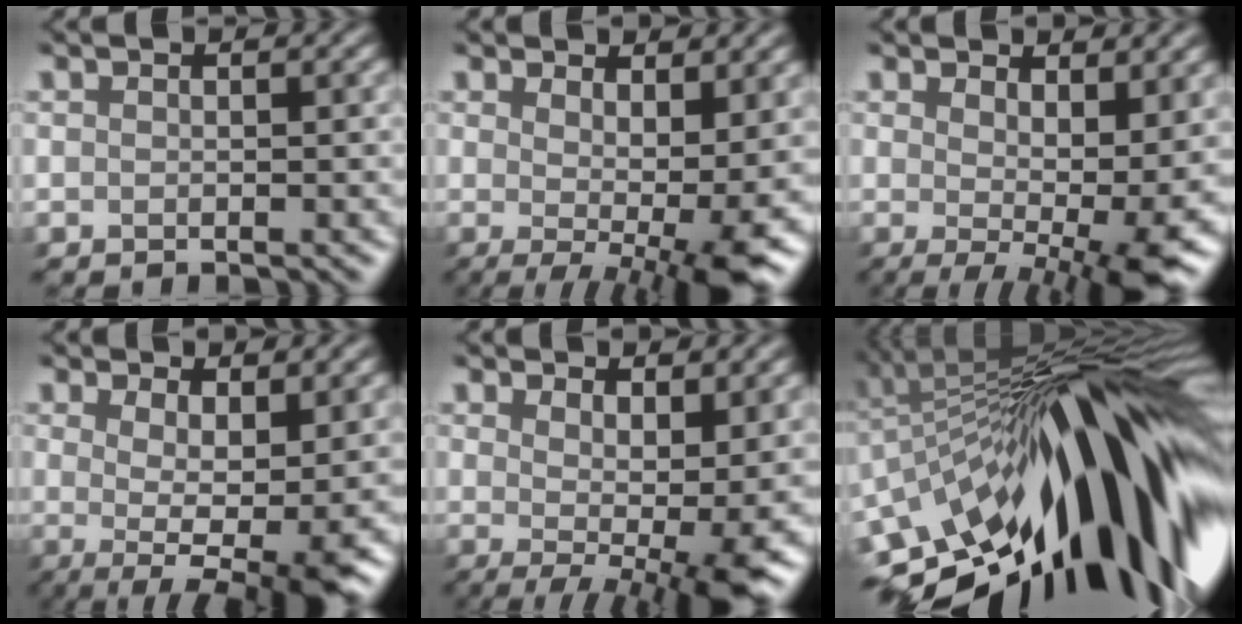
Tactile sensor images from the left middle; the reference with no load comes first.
{"total": 7.4, "force": [0.5, 2.4, 7.0], "torque": [-0.094, -0.013, 0.013]}
{"total": 8.0, "force": [0.7, 2.9, 7.5], "torque": [-0.102, -0.015, 0.018]}
{"total": 7.3, "force": [0.1, 2.6, 6.8], "torque": [-0.095, -0.005, 0.002]}
{"total": 7.6, "force": [0.9, 2.7, 7.0], "torque": [-0.096, -0.013, 0.020]}
{"total": 18.7, "force": [-4.6, 7.8, 16.4], "torque": [-0.225, 0.024, -0.111]}